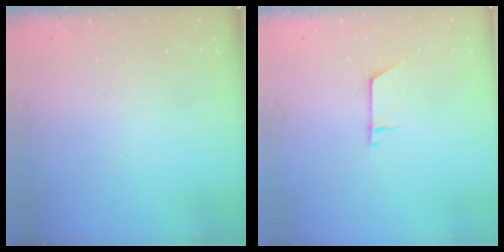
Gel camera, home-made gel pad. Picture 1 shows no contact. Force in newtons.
{"total": 5.0, "press": 5.0, "slide": 0.4}